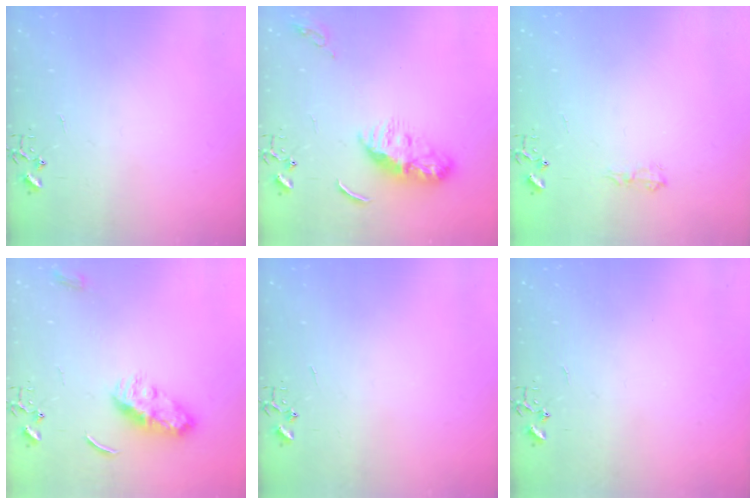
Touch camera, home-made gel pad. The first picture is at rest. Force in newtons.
{"total": 11.2, "press": 11.2, "slide": 0.1}
{"total": 5.8, "press": 5.8, "slide": 0.7}
{"total": 9.8, "press": 9.8, "slide": 0.2}
{"total": 0.0}
{"total": 0.0}